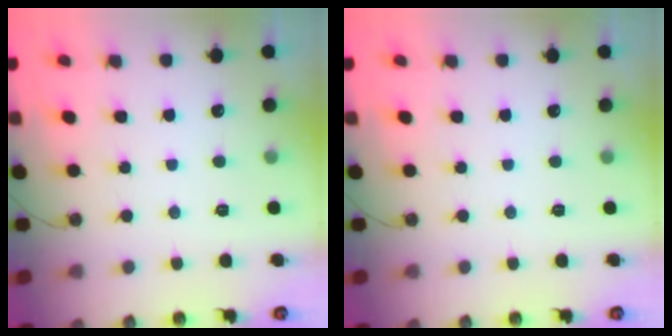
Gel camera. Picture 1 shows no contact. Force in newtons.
{"total": 0.0}